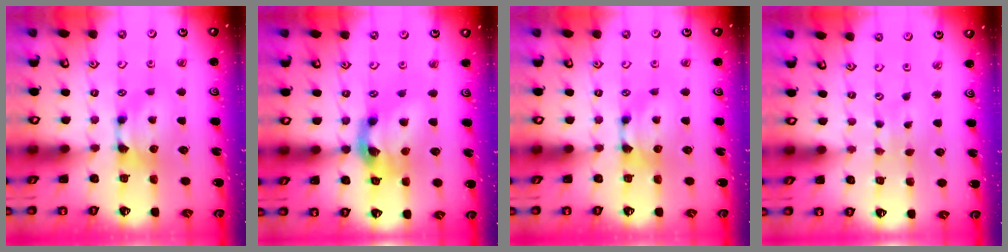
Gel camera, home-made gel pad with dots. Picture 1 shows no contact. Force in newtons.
{"total": 5.5, "press": 4.9, "slide": 2.4}
{"total": 0.0}
{"total": 4.0, "press": 4.0, "slide": 0.1}